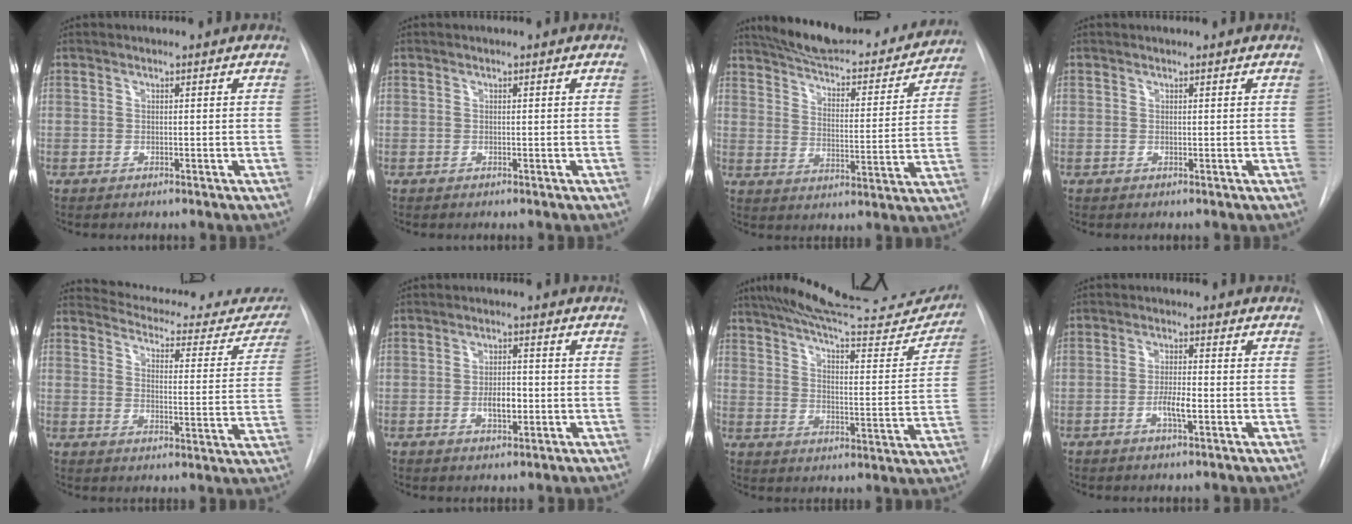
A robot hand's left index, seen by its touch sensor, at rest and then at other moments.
{"total": 0.0}
{"total": 24.3, "force": [21.6, 5.7, 9.5], "torque": [-0.147, -0.016, 0.285]}
{"total": 0.6, "force": [0.5, 0.1, 0.3], "torque": [-0.005, 0.010, 0.009]}
{"total": 22.4, "force": [20.7, 5.7, 6.2], "torque": [-0.072, -0.061, 0.235]}
{"total": 3.7, "force": [-0.8, 1.6, 3.2], "torque": [-0.053, 0.002, -0.011]}
{"total": 25.6, "force": [23.0, 3.8, 10.6], "torque": [-0.163, -0.052, 0.297]}
{"total": 3.4, "force": [-1.2, 0.5, 3.2], "torque": [-0.059, 0.000, -0.022]}